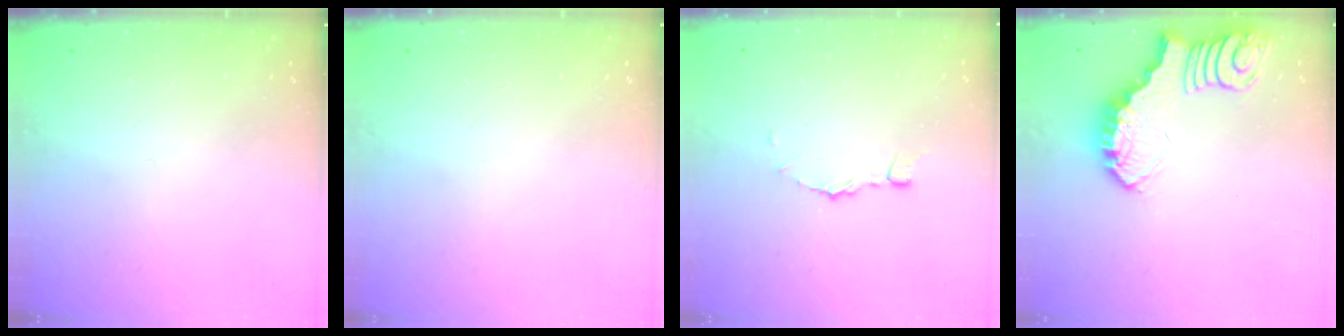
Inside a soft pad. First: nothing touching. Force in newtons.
{"total": 0.0}
{"total": 4.7, "press": 4.7, "slide": 0.5}
{"total": 3.6, "press": 3.6, "slide": 0.6}